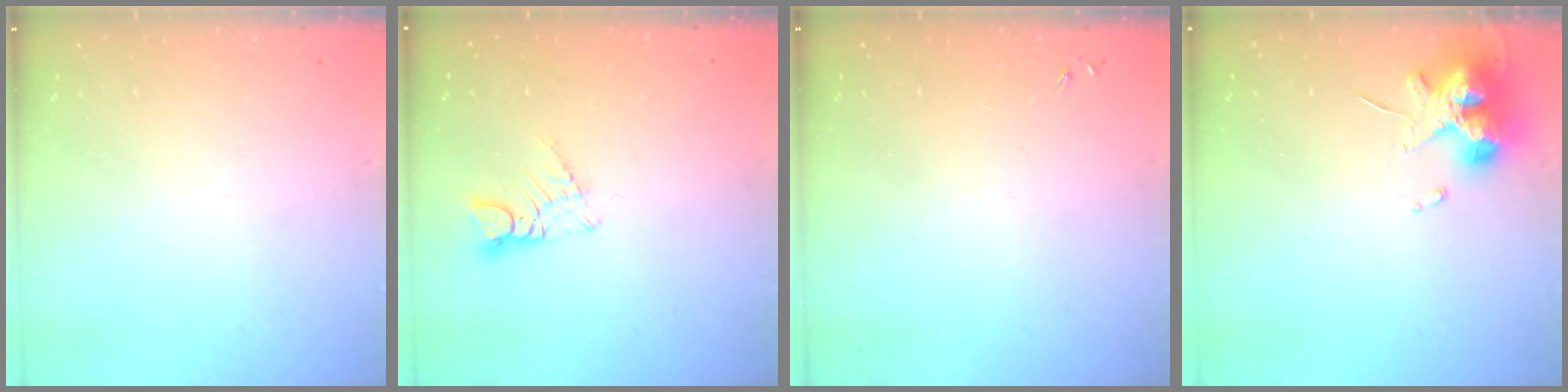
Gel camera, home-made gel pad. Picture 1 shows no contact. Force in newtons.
{"total": 3.2, "press": 3.2, "slide": 0.3}
{"total": 0.0}
{"total": 12.0, "press": 11.8, "slide": 1.9}